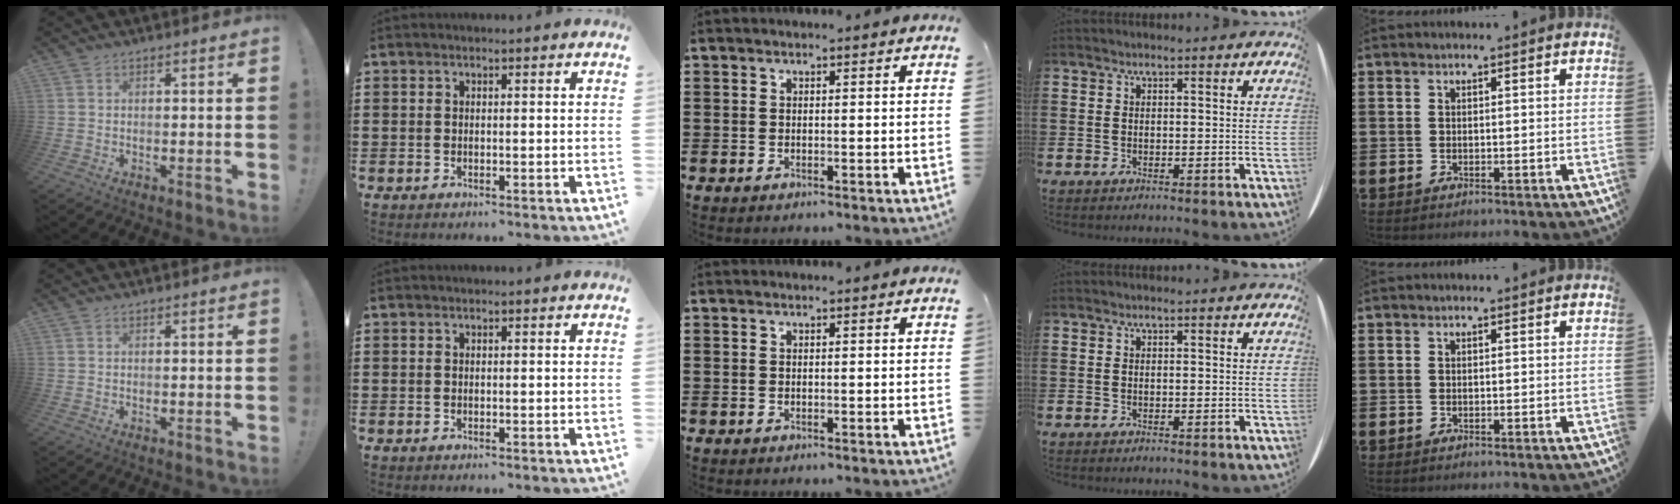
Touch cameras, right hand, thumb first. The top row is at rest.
{}